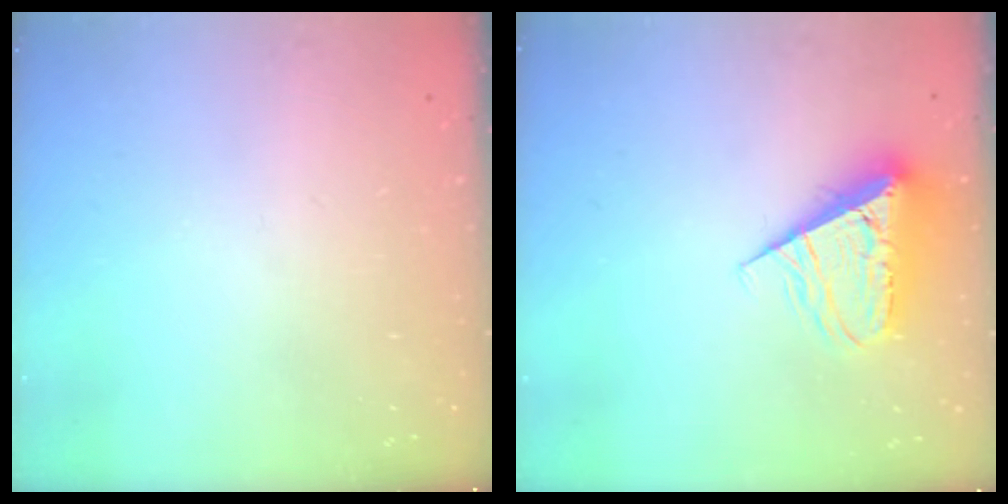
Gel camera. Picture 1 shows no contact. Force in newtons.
{"total": 8.8, "press": 8.7, "slide": 0.9}